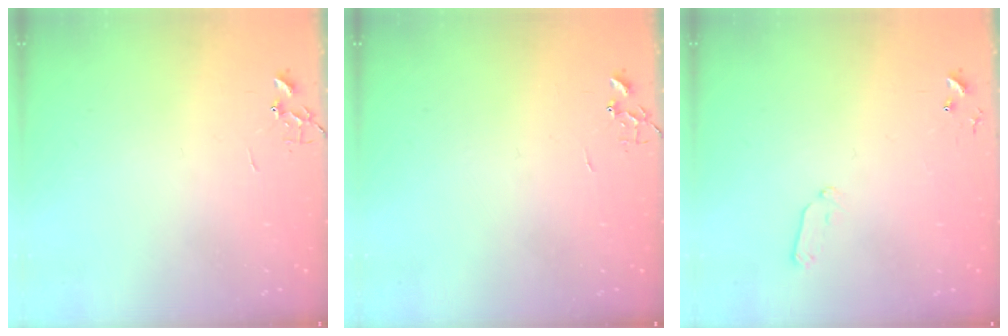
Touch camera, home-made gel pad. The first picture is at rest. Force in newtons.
{"total": 0.0}
{"total": 6.0, "press": 5.9, "slide": 1.0}